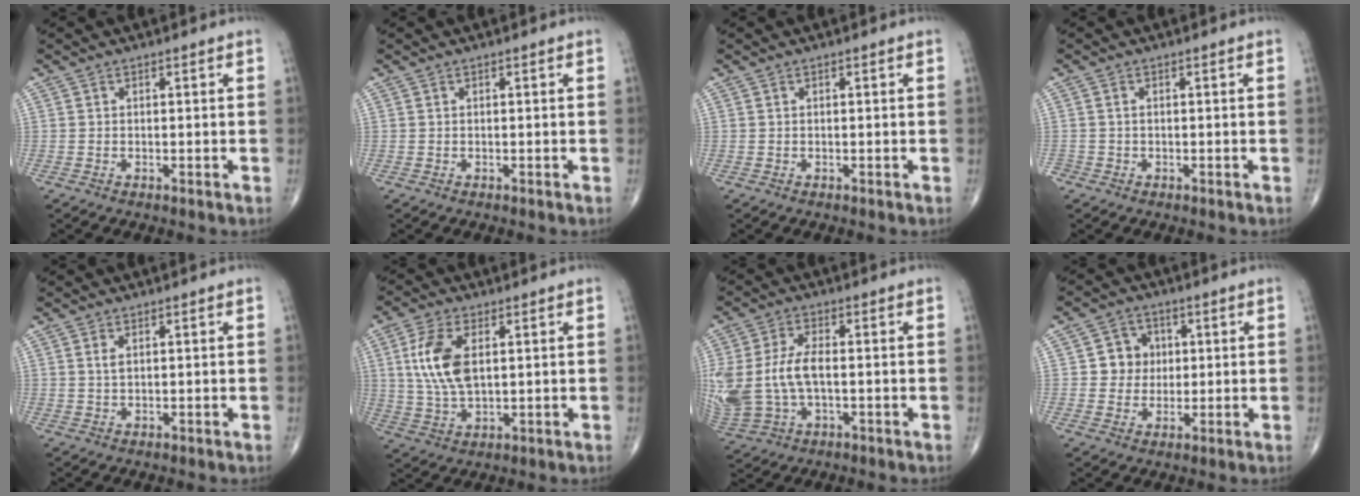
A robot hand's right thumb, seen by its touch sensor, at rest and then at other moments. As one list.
[{"total": 0.0}, {"total": 0.0}, {"total": 1.0, "force": [-0.3, 0.9, 0.3], "torque": [0.000, 0.002, -0.008]}, {"total": 1.5, "force": [0.6, 0.7, 1.2], "torque": [-0.026, 0.000, 0.015]}, {"total": 10.4, "force": [2.3, 5.3, 8.6], "torque": [-0.183, -0.006, 0.048]}, {"total": 13.0, "force": [-0.5, 7.4, 10.7], "torque": [-0.258, 0.009, 0.000]}, {"total": 6.0, "force": [1.0, 5.6, 1.9], "torque": [0.007, 0.005, 0.012]}]